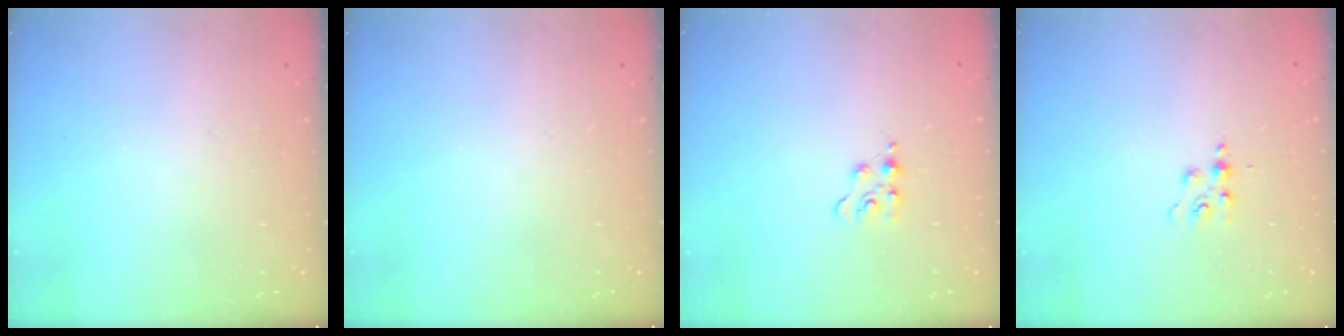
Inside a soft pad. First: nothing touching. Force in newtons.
{"total": 0.0}
{"total": 4.8, "press": 4.8, "slide": 0.5}
{"total": 4.1, "press": 4.1, "slide": 0.5}